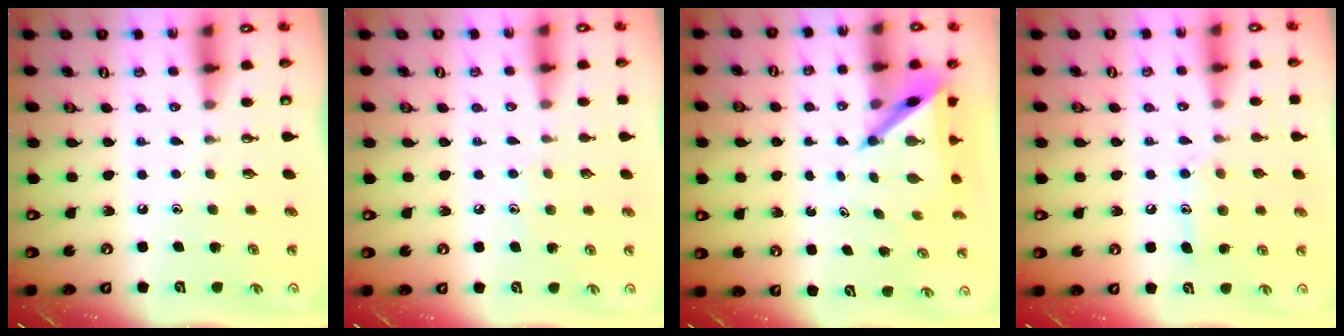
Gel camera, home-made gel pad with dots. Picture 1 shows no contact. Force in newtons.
{"total": 5.4, "press": 5.4, "slide": 0.7}
{"total": 5.8, "press": 5.8, "slide": 0.5}
{"total": 10.6, "press": 10.6, "slide": 0.8}